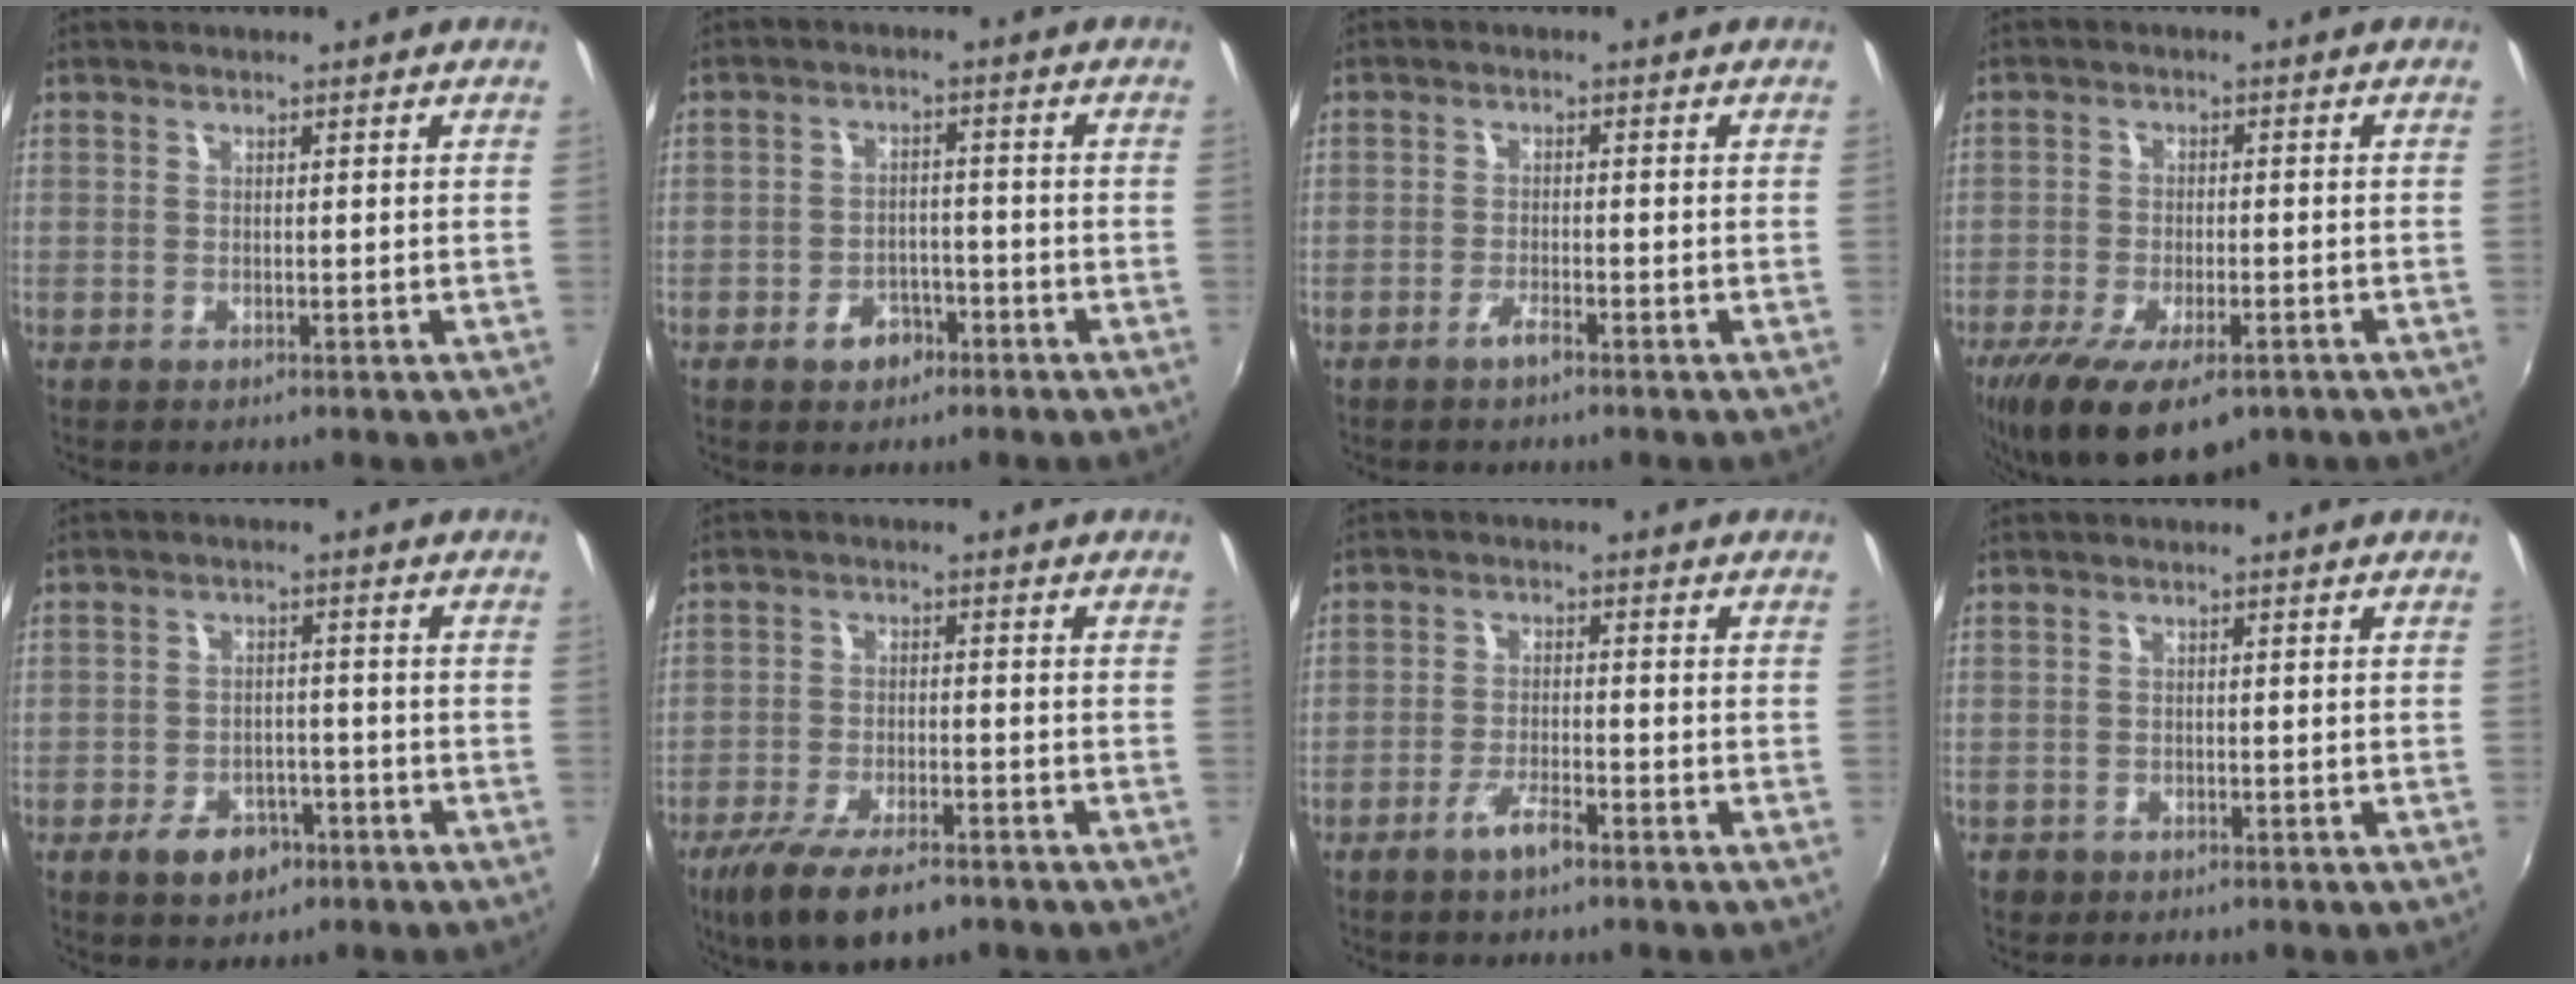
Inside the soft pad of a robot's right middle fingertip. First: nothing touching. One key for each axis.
{"total": 4.5, "fx": -2.8, "fy": 3.1, "fz": 1.7, "tx": -0.041, "ty": 0.010, "tz": -0.034}
{"total": 1.9, "fx": -1.5, "fy": 0.2, "fz": 1.1, "tx": -0.028, "ty": 0.000, "tz": -0.030}
{"total": 15.1, "fx": -9.6, "fy": 6.0, "fz": 9.9, "tx": -0.208, "ty": -0.043, "tz": -0.151}
{"total": 6.2, "fx": -3.8, "fy": 3.9, "fz": 3.0, "tx": -0.072, "ty": 0.009, "tz": -0.048}
{"total": 11.9, "fx": -8.4, "fy": 3.9, "fz": 7.5, "tx": -0.169, "ty": -0.030, "tz": -0.144}
{"total": 3.9, "fx": -2.9, "fy": 0.7, "fz": 2.6, "tx": -0.062, "ty": 0.000, "tz": -0.053}
{"total": 1.8, "fx": -0.8, "fy": 1.5, "fz": 0.5, "tx": -0.014, "ty": -0.003, "tz": -0.012}